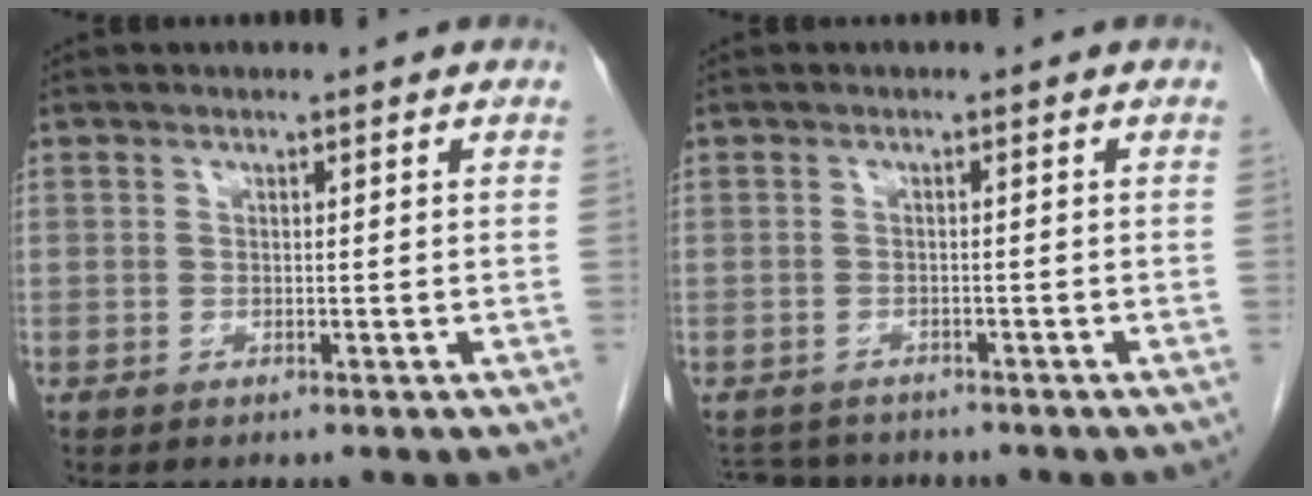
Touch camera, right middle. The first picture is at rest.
{"total": 4.8, "force": [-4.5, 1.5, 0.5], "torque": [-0.006, -0.005, -0.070]}